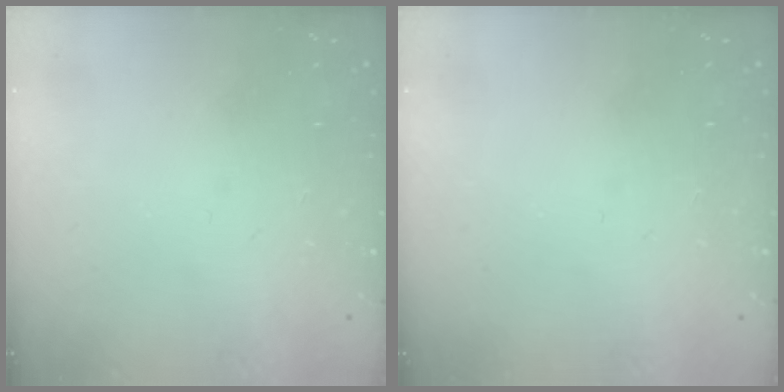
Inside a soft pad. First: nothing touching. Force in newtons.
{"total": 0.0}